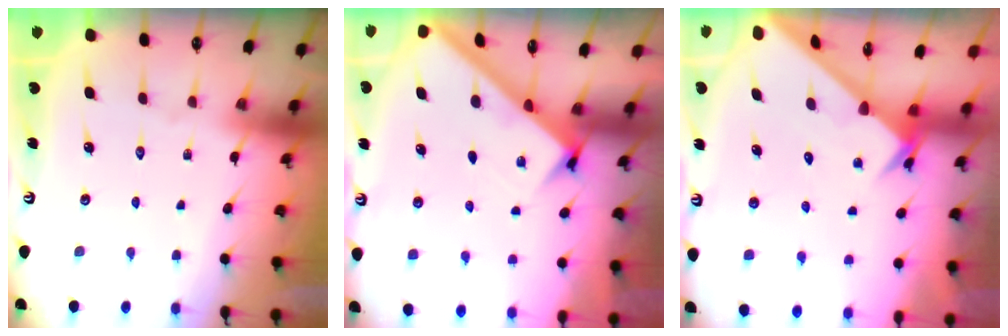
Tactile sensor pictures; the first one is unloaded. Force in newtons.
{"total": 2.8, "press": 2.8, "slide": 0.4}
{"total": 2.6, "press": 2.6, "slide": 0.2}